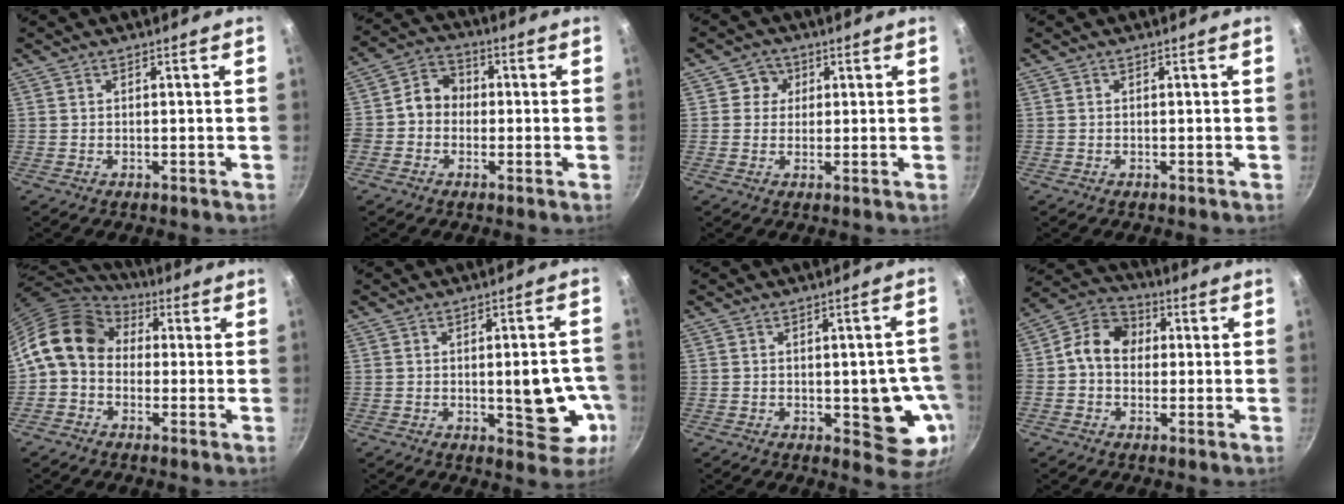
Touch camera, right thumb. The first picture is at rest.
{"total": 6.8, "force": [-0.6, 5.9, 3.3], "torque": [-0.020, 0.020, -0.029]}
{"total": 3.7, "force": [1.0, 3.5, 0.5], "torque": [0.023, 0.002, 0.008]}
{"total": 0.0}
{"total": 13.0, "force": [1.4, 10.2, 7.9], "torque": [-0.125, 0.034, 0.001]}
{"total": 11.1, "force": [-2.0, 4.7, 9.9], "torque": [-0.089, 0.007, -0.021]}
{"total": 10.8, "force": [-2.0, 5.0, 9.3], "torque": [-0.060, 0.000, -0.023]}
{"total": 9.7, "force": [0.5, 7.8, 5.8], "torque": [-0.075, 0.025, -0.019]}